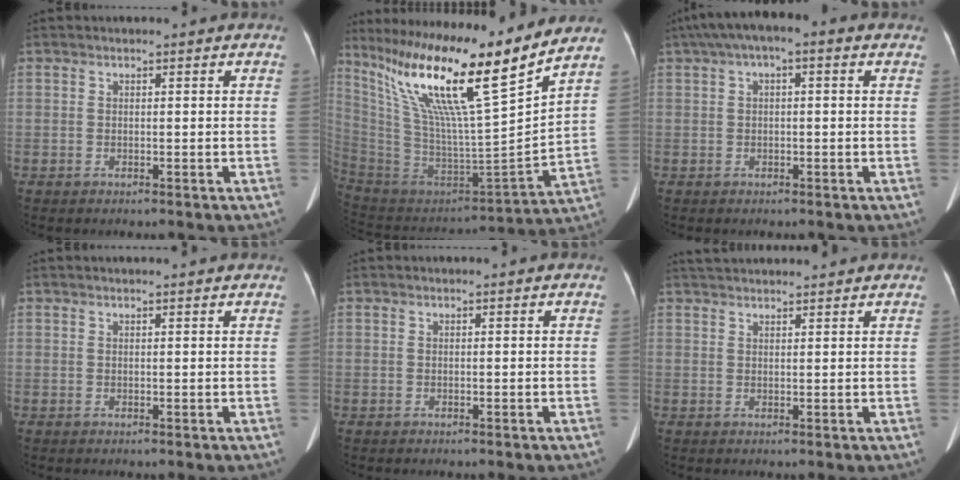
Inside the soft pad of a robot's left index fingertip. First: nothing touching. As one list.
[{"total": 23.5, "force": [16.8, -0.3, 16.4], "torque": [-0.297, -0.011, 0.299]}, {"total": 6.6, "force": [3.2, 2.3, 5.3], "torque": [-0.095, 0.041, 0.044]}, {"total": 3.5, "force": [3.3, 0.1, 1.4], "torque": [-0.017, 0.019, 0.037]}, {"total": 0.0}, {"total": 8.5, "force": [7.9, 1.0, 3.0], "torque": [-0.048, 0.040, 0.114]}]